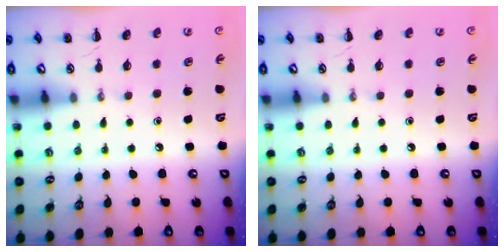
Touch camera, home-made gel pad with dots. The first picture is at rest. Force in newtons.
{"total": 0.0}